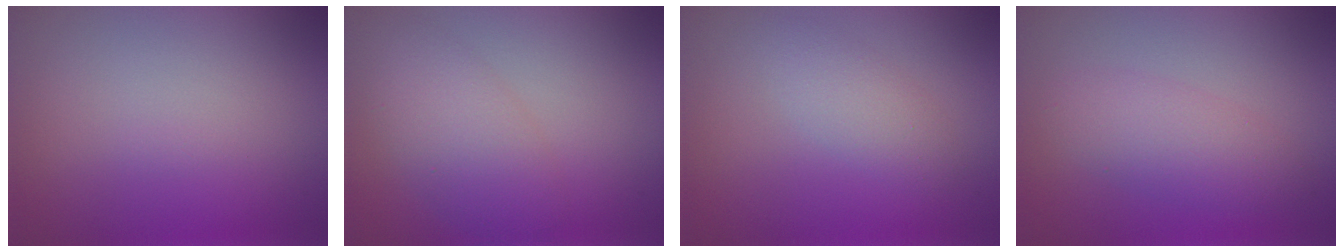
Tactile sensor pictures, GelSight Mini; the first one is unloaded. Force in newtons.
{"total": 4.7, "press": 4.7, "slide": 0.1}
{"total": 2.3, "press": 2.3, "slide": 0.2}
{"total": 3.2, "press": 3.2, "slide": 0.1}